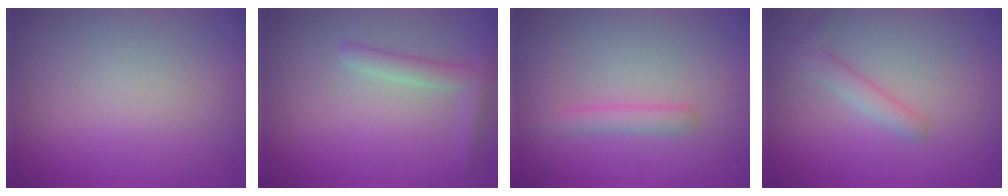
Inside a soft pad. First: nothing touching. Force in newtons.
{"total": 2.1, "press": 2.1, "slide": 0.0}
{"total": 1.9, "press": 1.9, "slide": 0.2}
{"total": 1.9, "press": 1.9, "slide": 0.0}